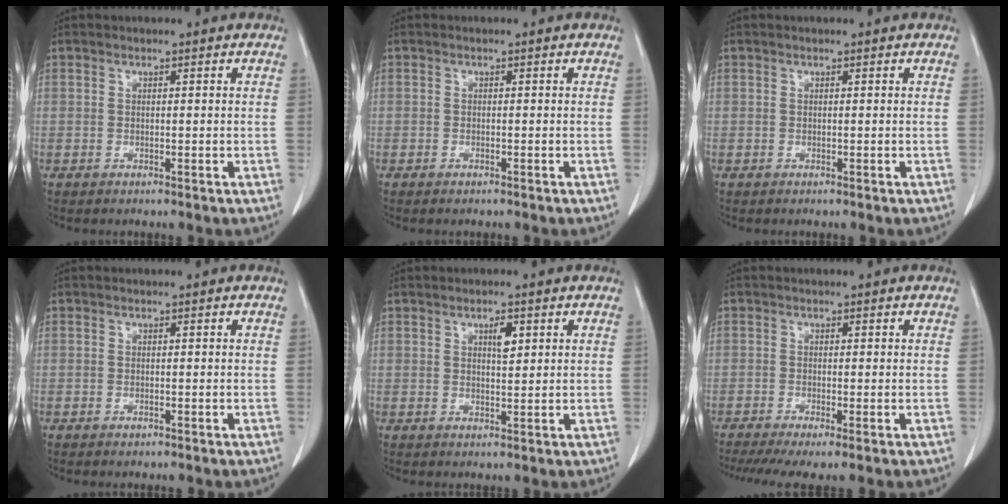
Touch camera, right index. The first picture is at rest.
{"total": 0.5, "force": [-0.4, 0.1, 0.3], "torque": [-0.011, -0.001, -0.006]}
{"total": 0.0}
{"total": 0.6, "force": [-0.4, 0.3, 0.3], "torque": [-0.008, -0.001, -0.005]}
{"total": 2.4, "force": [1.0, 0.8, 2.0], "torque": [-0.035, -0.001, 0.018]}
{"total": 6.6, "force": [-4.9, 0.6, 4.4], "torque": [-0.069, -0.014, -0.081]}